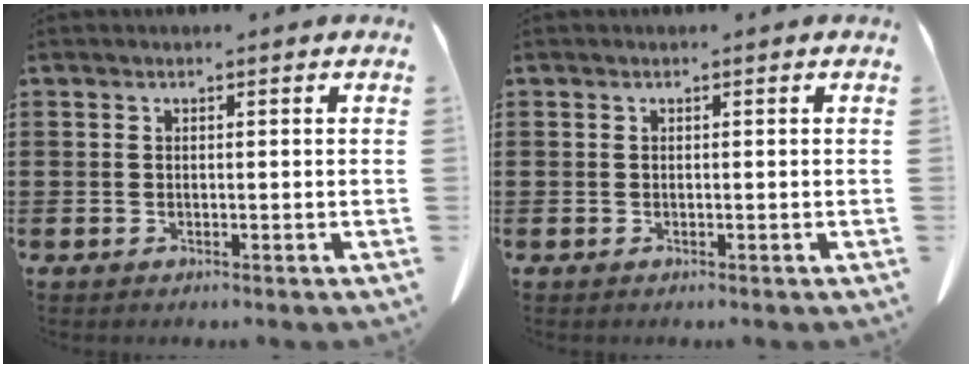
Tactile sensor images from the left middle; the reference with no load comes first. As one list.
[{"total": 0.0}]